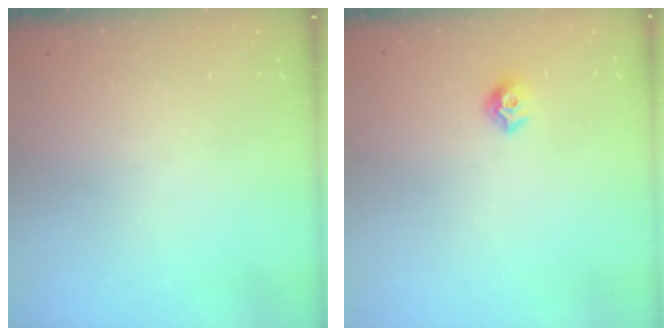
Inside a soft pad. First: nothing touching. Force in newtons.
{"total": 7.9, "press": 7.8, "slide": 0.7}